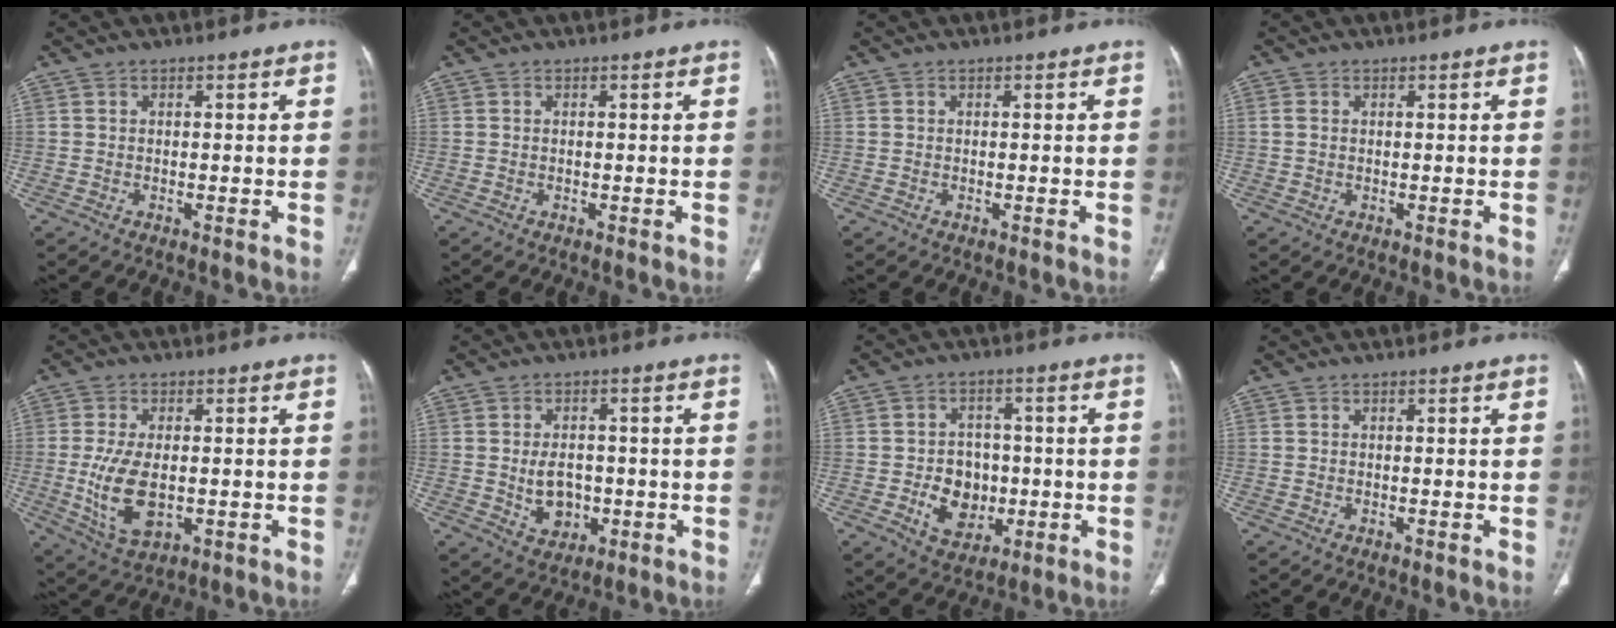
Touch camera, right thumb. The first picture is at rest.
{"total": 0.0}
{"total": 0.0}
{"total": 1.3, "force": [0.2, 0.9, 0.9], "torque": [-0.026, 0.003, 0.006]}
{"total": 10.4, "force": [-1.2, 5.5, 8.7], "torque": [-0.170, -0.012, -0.010]}
{"total": 6.8, "force": [-0.8, 5.0, 4.4], "torque": [-0.053, 0.003, -0.001]}
{"total": 9.2, "force": [-1.7, 7.4, 5.1], "torque": [-0.043, 0.011, -0.017]}
{"total": 0.0}